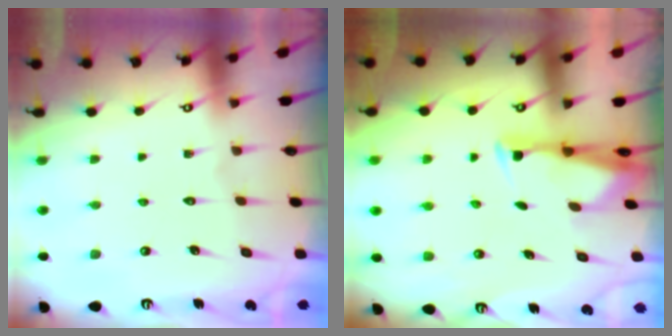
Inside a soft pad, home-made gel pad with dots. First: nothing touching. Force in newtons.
{"total": 2.9, "press": 2.8, "slide": 0.8}